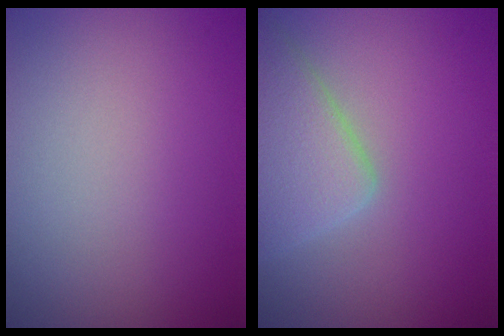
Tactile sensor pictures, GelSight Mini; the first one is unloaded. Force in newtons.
{"total": 4.7, "press": 4.7, "slide": 0.1}